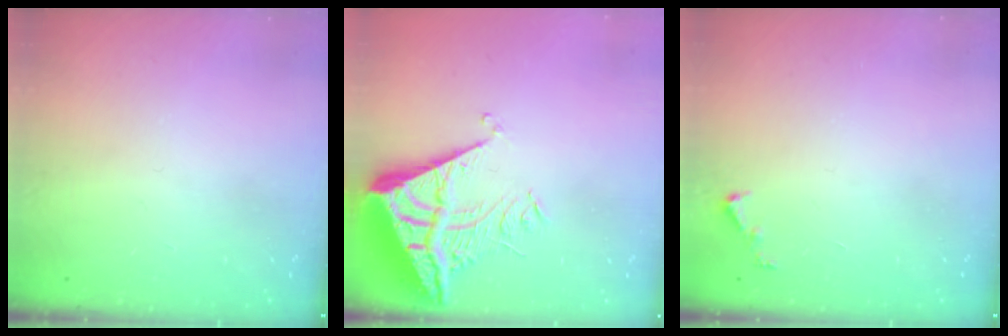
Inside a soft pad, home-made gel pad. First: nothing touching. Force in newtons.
{"total": 8.8, "press": 8.7, "slide": 0.8}
{"total": 3.3, "press": 3.3, "slide": 0.3}